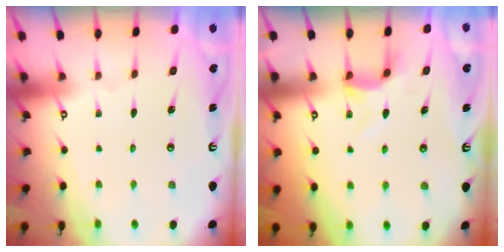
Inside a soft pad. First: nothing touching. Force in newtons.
{"total": 6.1, "press": 6.0, "slide": 0.9}